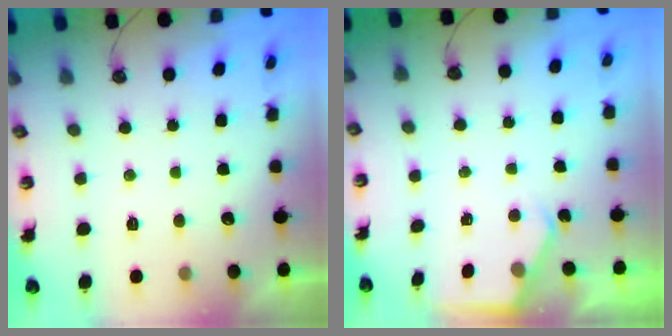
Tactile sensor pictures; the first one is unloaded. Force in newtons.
{"total": 2.4, "press": 2.4, "slide": 0.3}